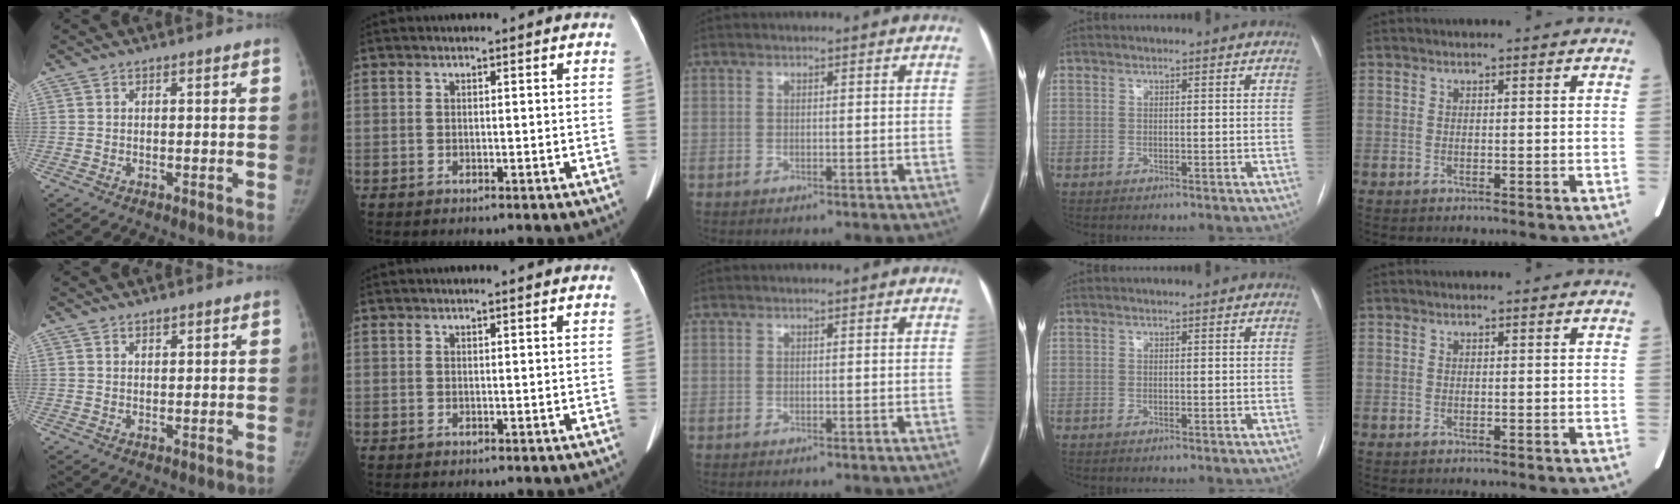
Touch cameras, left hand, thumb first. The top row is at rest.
{"thumb": {"total": 1.3, "force": [1.0, 0.5, 0.5], "torque": [-0.002, -0.007, 0.017]}, "index": {"total": 2.3, "force": [1.9, 0.0, 1.2], "torque": [-0.014, 0.020, 0.025]}}